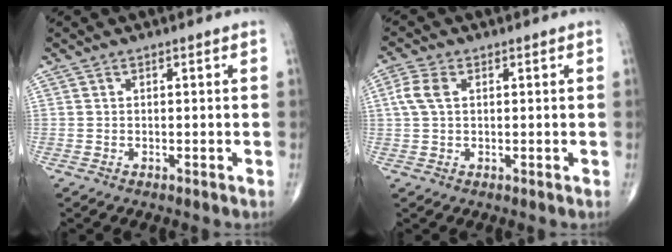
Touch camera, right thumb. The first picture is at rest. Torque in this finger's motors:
{"motor_torque": [-0.16, 0.18, 0.22, 0.07, 0.04]}